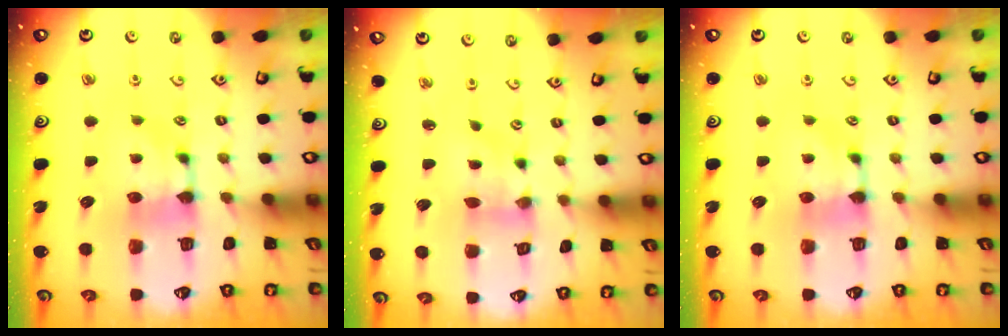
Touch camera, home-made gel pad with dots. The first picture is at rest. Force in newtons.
{"total": 2.3, "press": 2.0, "slide": 1.2}
{"total": 0.0}